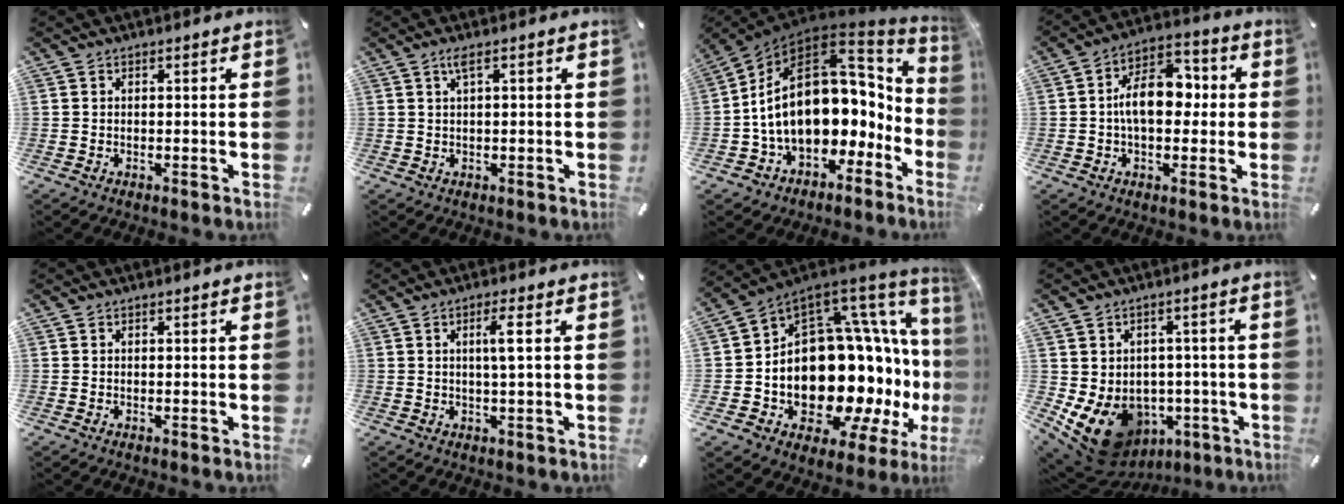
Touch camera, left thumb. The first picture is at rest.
{"total": 2.3, "force": [1.0, 0.3, 2.1], "torque": [-0.045, 0.002, 0.016]}
{"total": 22.9, "force": [1.5, 15.6, 16.6], "torque": [-0.294, -0.034, 0.044]}
{"total": 12.1, "force": [0.0, 7.4, 9.6], "torque": [-0.151, 0.006, -0.001]}
{"total": 0.0}
{"total": 4.6, "force": [0.7, 0.3, 4.5], "torque": [-0.079, -0.005, 0.006]}
{"total": 26.5, "force": [-2.1, 17.0, 20.2], "torque": [-0.316, -0.083, 0.024]}
{"total": 11.1, "force": [-4.2, 8.8, 5.2], "torque": [-0.109, 0.002, -0.069]}